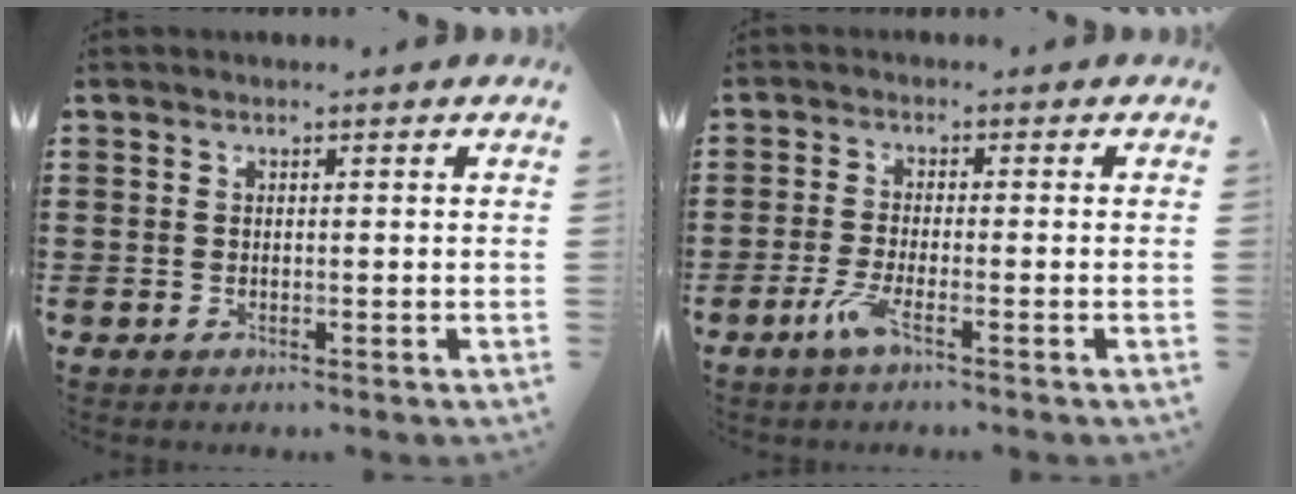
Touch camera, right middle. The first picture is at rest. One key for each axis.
{"total": 3.8, "fx": -2.1, "fy": 0.4, "fz": 3.1, "tx": -0.079, "ty": -0.013, "tz": -0.045}